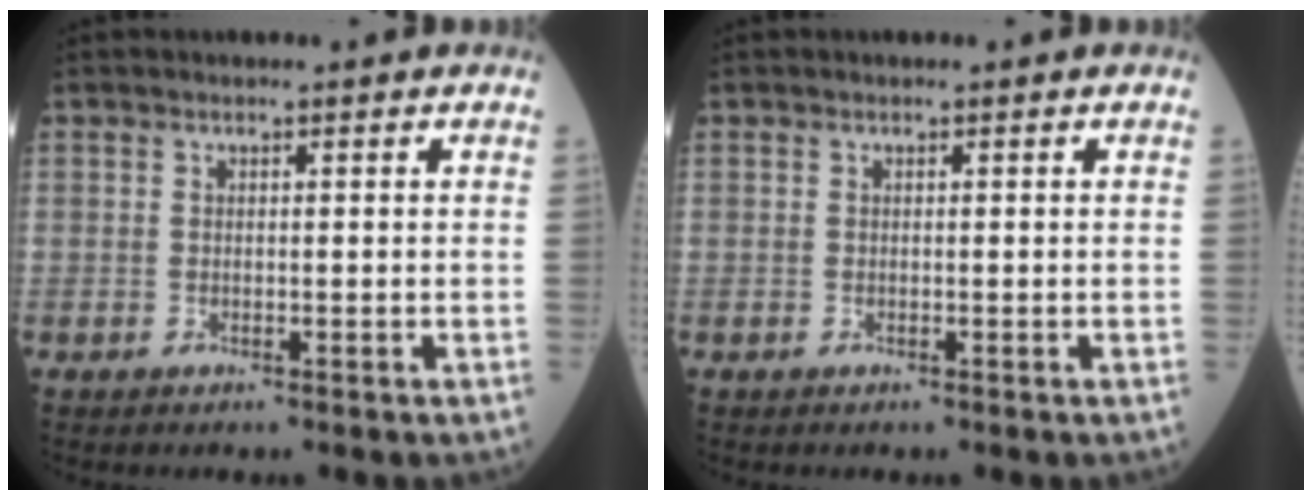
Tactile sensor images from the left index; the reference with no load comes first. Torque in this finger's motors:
{"motor_torque": [0.00, 0.00, 0.00, 0.00]}